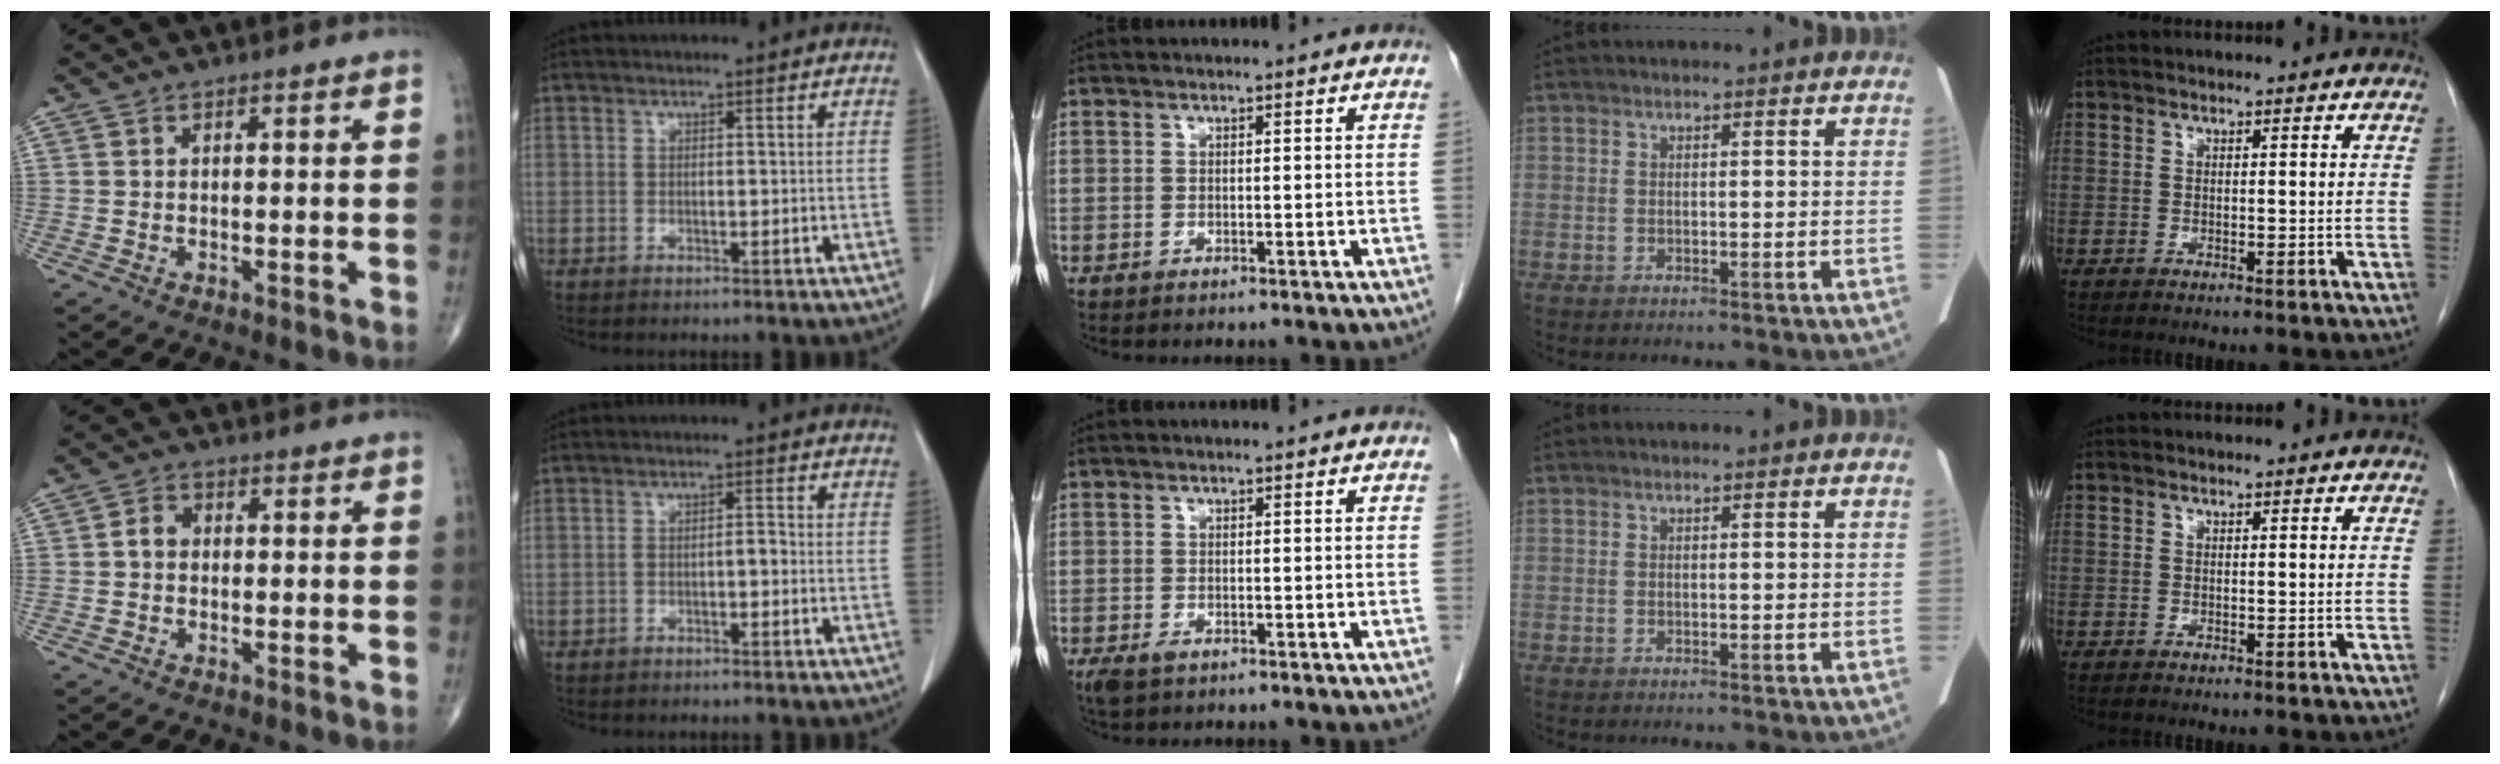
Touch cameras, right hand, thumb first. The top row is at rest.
{"thumb": {"total": 2.9, "force": [-0.1, 2.4, 1.6], "torque": [-0.020, 0.012, -0.007]}, "index": {"total": 1.6, "force": [-0.7, 0.5, 1.4], "torque": [-0.019, 0.006, -0.009]}, "middle": {"total": 2.1, "force": [-1.1, 1.1, 1.4], "torque": [-0.035, -0.004, -0.013]}}